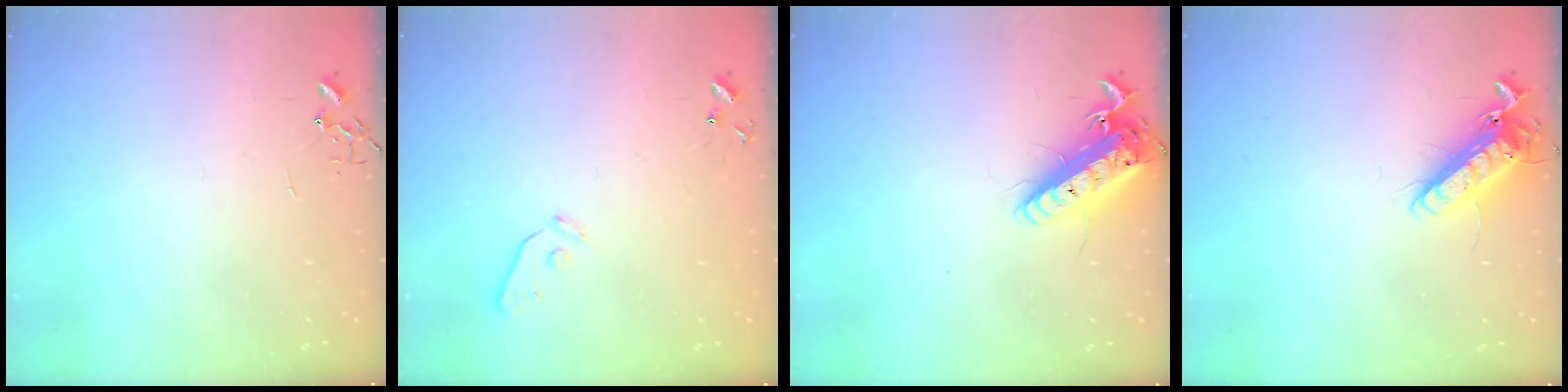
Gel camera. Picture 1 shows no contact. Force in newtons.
{"total": 6.2, "press": 6.1, "slide": 0.7}
{"total": 15.8, "press": 15.5, "slide": 3.4}
{"total": 14.2, "press": 14.0, "slide": 2.5}